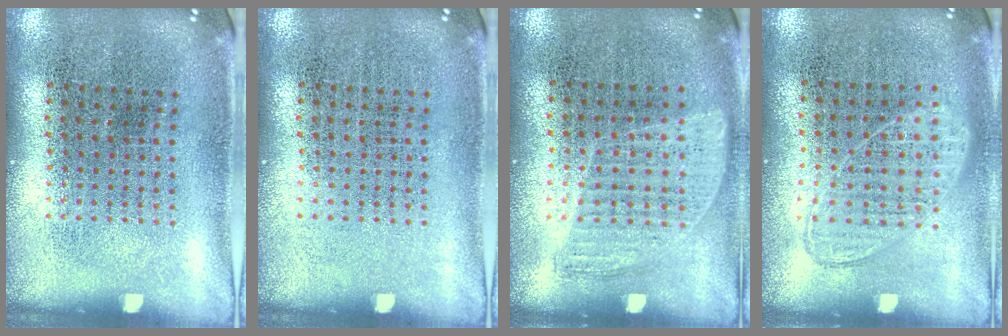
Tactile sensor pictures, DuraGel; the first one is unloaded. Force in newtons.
{"total": 0.0}
{"total": 0.9, "press": 0.8, "slide": 0.4}
{"total": 0.9, "press": 0.9, "slide": 0.3}